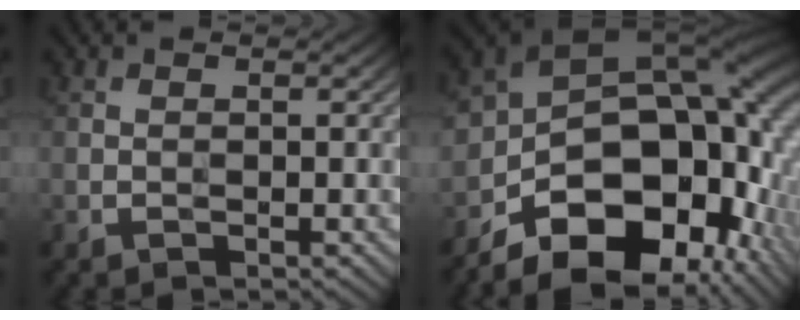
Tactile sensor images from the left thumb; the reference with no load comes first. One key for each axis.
{"total": 19.8, "fx": -8.5, "fy": 12.5, "fz": 12.8, "tx": -0.208, "ty": -0.044, "tz": -0.114}